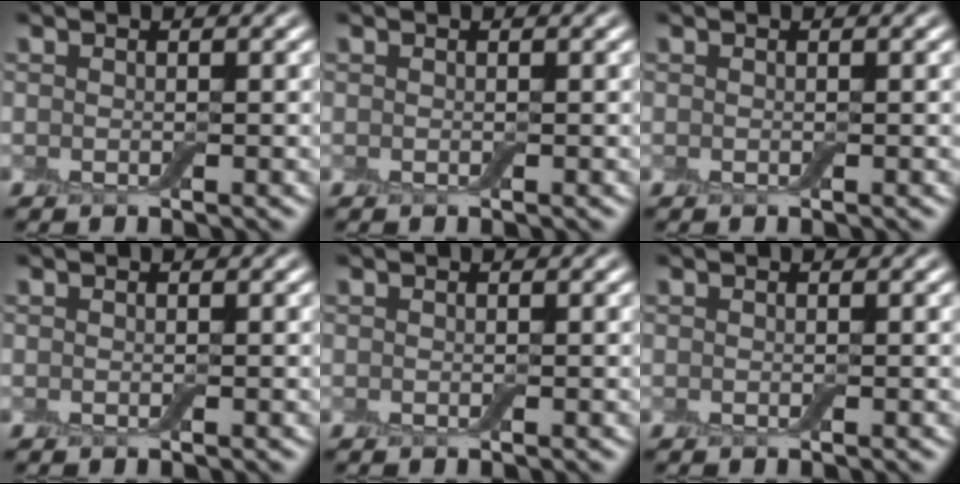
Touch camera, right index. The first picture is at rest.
{"total": 0.0}
{"total": 0.0}
{"total": 0.0}
{"total": 0.0}
{"total": 0.0}